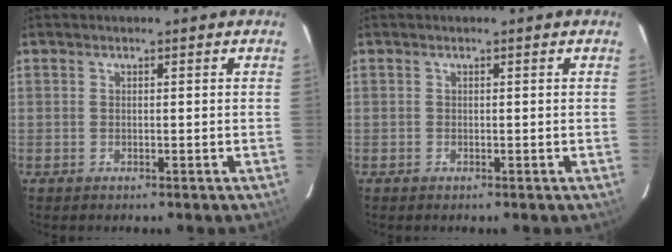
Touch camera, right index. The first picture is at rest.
{"total": 0.0}